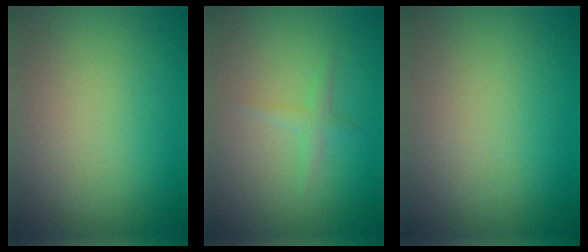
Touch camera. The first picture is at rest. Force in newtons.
{"total": 1.2, "press": 1.2, "slide": 0.1}
{"total": 0.0}